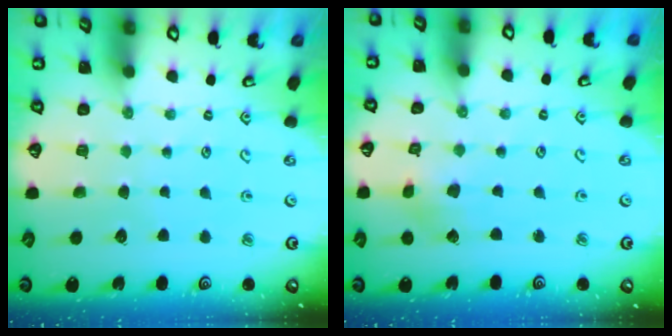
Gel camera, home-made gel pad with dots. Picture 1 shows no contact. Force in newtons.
{"total": 3.0, "press": 3.0, "slide": 0.1}